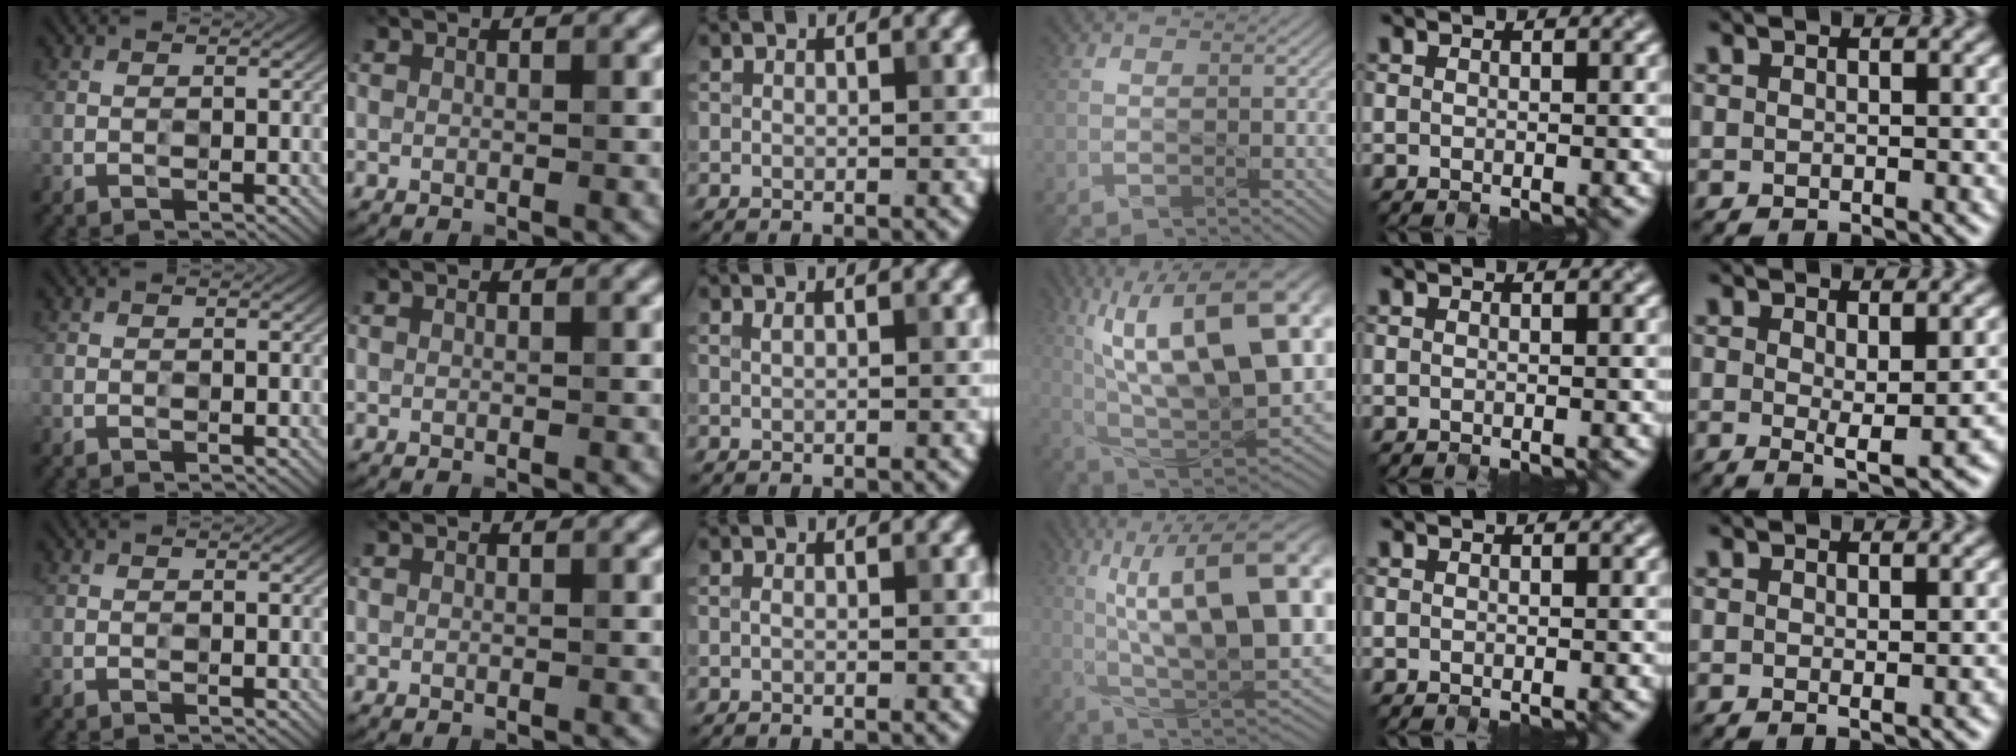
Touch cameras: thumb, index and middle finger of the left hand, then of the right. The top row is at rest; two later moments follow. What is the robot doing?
{"motion": "close", "object": "hinged tin"}